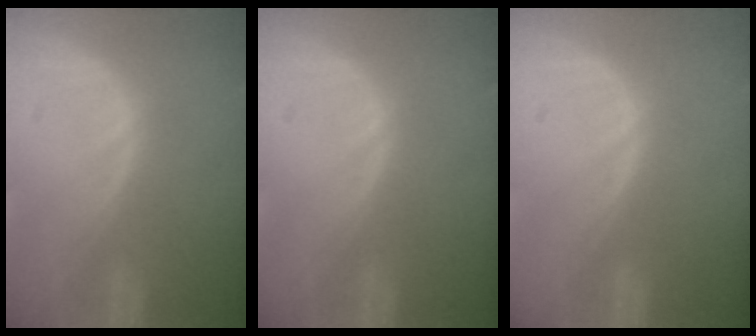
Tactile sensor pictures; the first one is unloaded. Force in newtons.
{"total": 0.0}
{"total": 0.0}